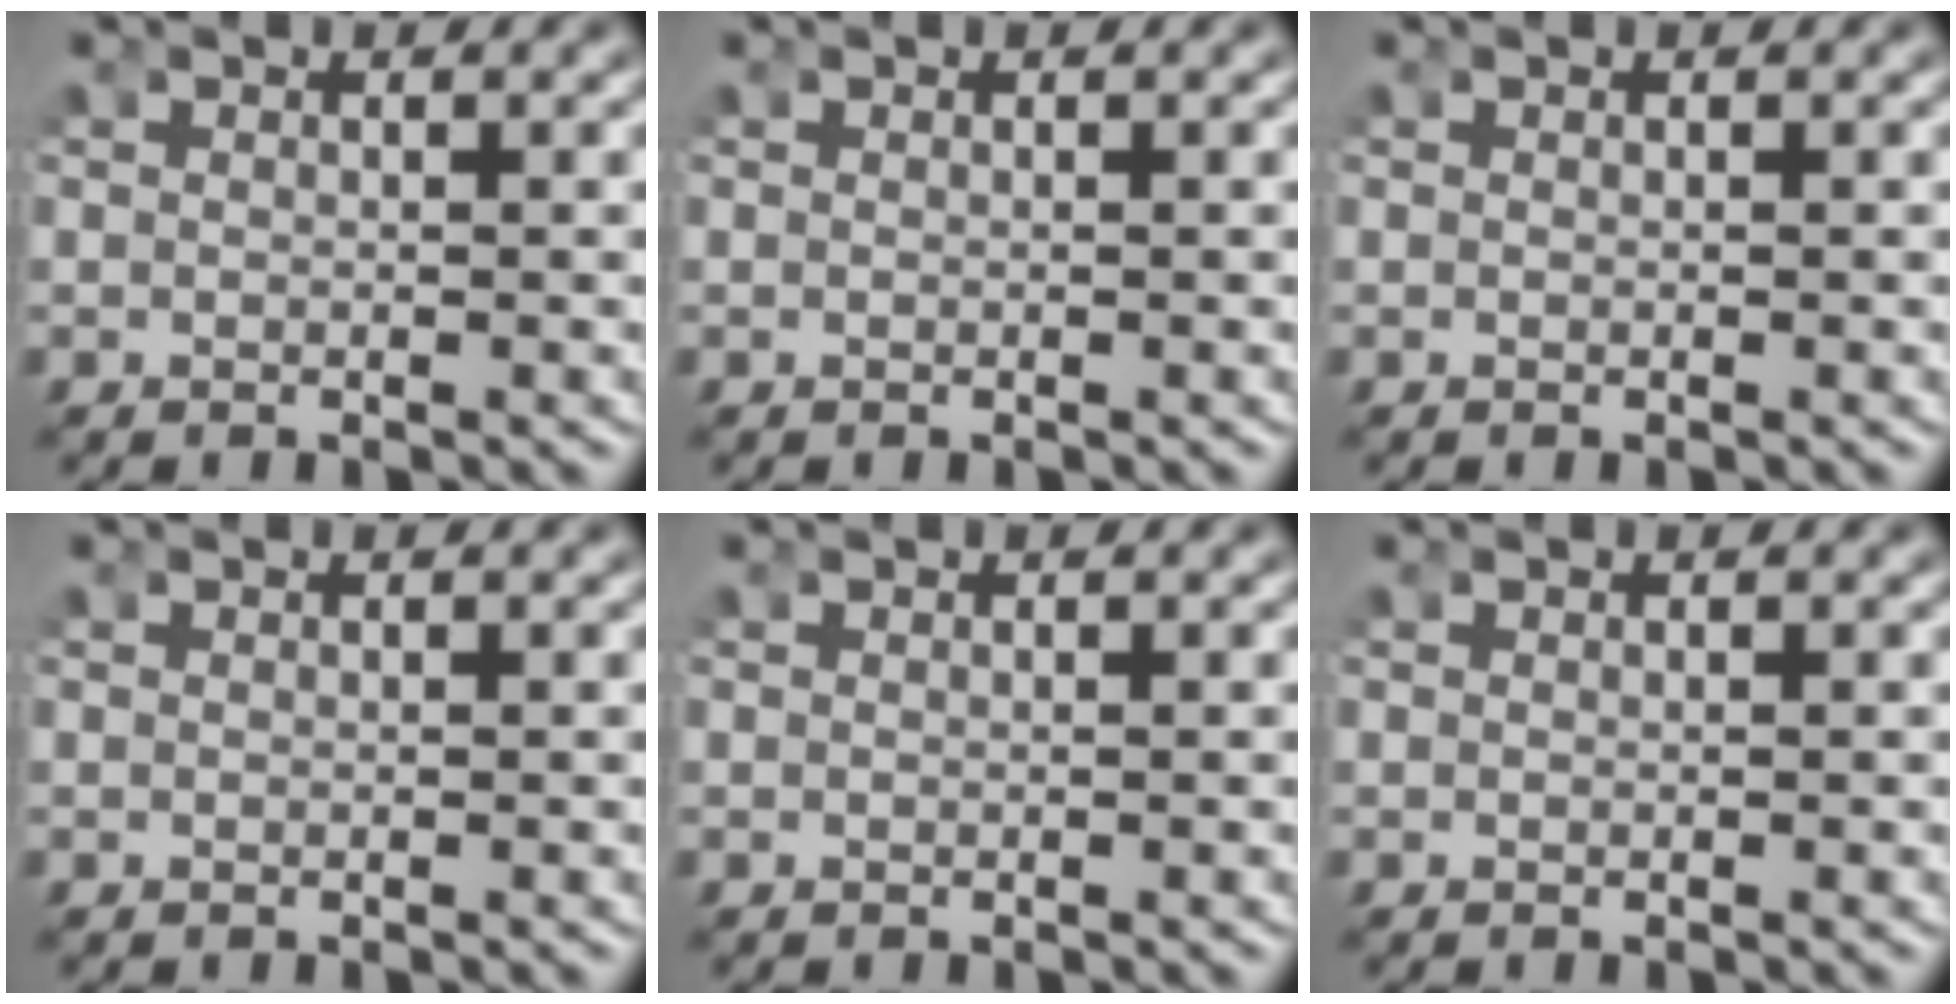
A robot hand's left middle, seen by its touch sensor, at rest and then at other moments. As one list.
[{"total": 0.0}, {"total": 0.0}, {"total": 0.0}, {"total": 0.0}, {"total": 0.0}]